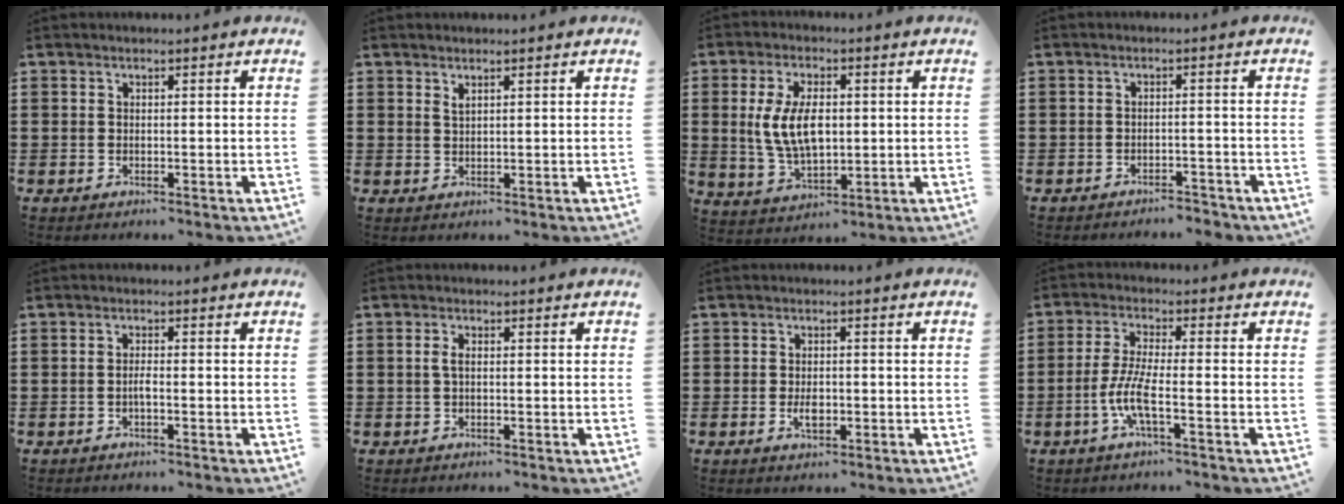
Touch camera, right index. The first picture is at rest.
{"total": 1.1, "force": [0.8, 0.3, 0.6], "torque": [-0.013, 0.002, 0.014]}
{"total": 8.6, "force": [0.8, 4.5, 7.3], "torque": [-0.153, 0.003, 0.008]}
{"total": 2.4, "force": [-2.3, 0.3, 0.3], "torque": [-0.011, 0.001, -0.049]}
{"total": 1.5, "force": [-0.5, 0.2, 1.4], "torque": [-0.029, 0.000, -0.010]}
{"total": 1.7, "force": [0.0, 0.7, 1.6], "torque": [-0.039, 0.000, -0.004]}
{"total": 2.6, "force": [-0.6, 1.3, 2.2], "torque": [-0.042, 0.001, -0.010]}
{"total": 6.2, "force": [-2.4, 1.0, 5.6], "torque": [-0.132, -0.014, -0.053]}